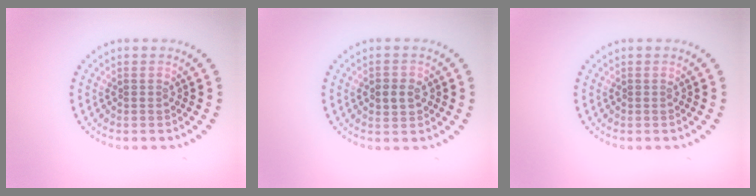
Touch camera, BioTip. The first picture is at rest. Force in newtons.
{"total": 2.1, "press": 2.1, "slide": 0.3}
{"total": 0.0}